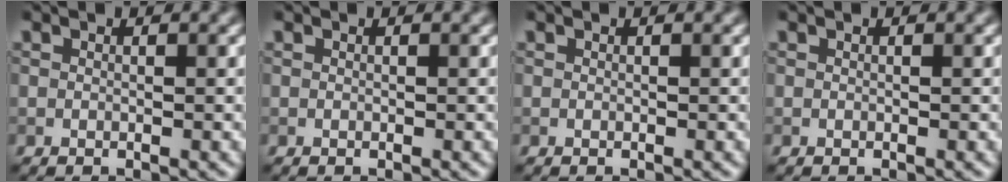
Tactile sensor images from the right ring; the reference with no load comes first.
{"total": 0.0}
{"total": 0.0}
{"total": 0.0}